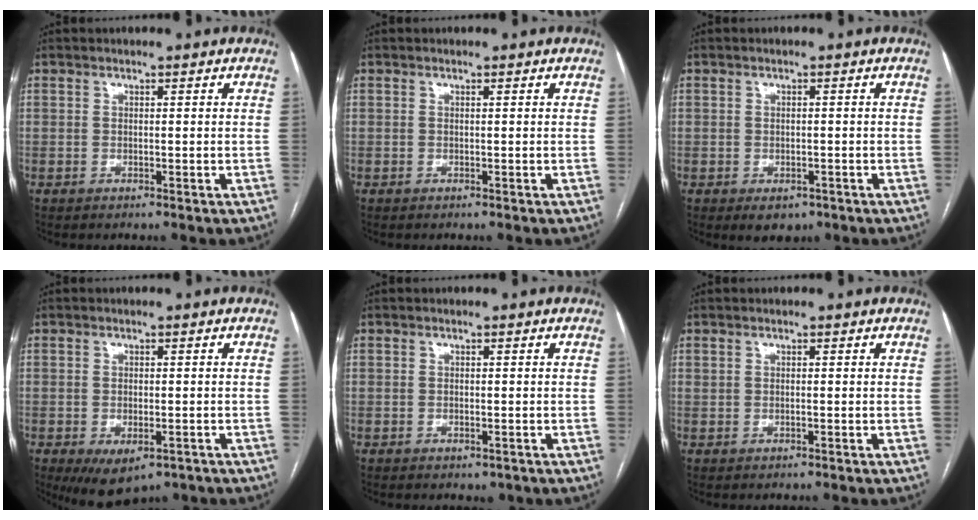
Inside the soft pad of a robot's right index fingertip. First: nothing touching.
{"total": 0.0}
{"total": 3.2, "force": [-1.7, 2.2, 1.5], "torque": [-0.013, 0.000, -0.012]}
{"total": 6.7, "force": [-3.7, 3.4, 4.5], "torque": [-0.071, -0.011, -0.049]}
{"total": 1.2, "force": [-0.6, 0.8, 0.7], "torque": [-0.008, 0.000, 0.000]}
{"total": 0.0}